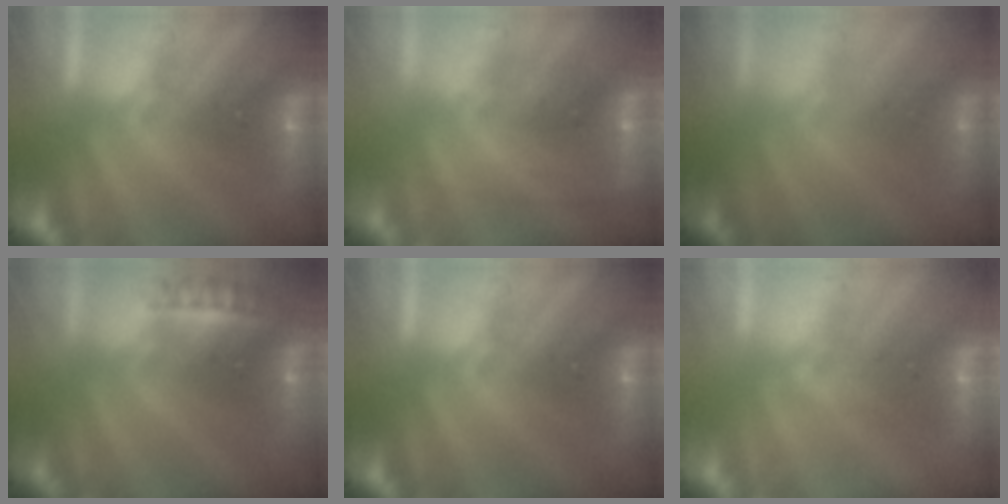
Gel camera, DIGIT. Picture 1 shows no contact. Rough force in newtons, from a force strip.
{"total": 2.3}
{"total": 1.7}
{"total": 2.3}
{"total": 0.0}
{"total": 1.6}